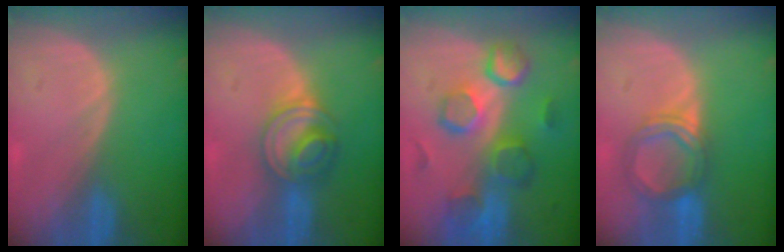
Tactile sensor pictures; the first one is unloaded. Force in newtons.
{"total": 6.0, "press": 6.0, "slide": 0.5}
{"total": 10.4, "press": 9.3, "slide": 4.6}
{"total": 5.4, "press": 5.1, "slide": 1.7}